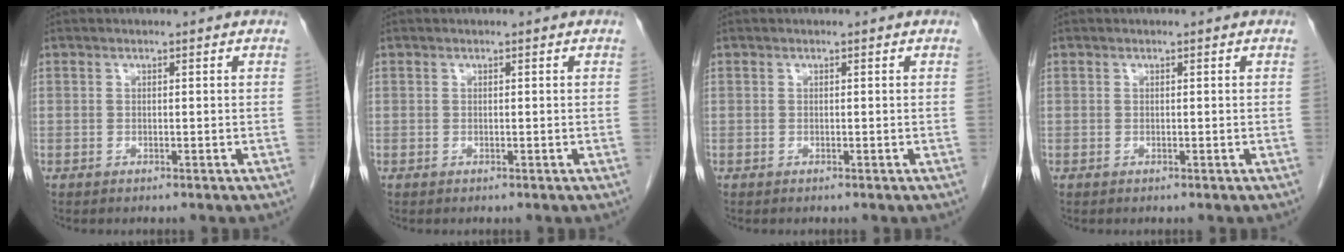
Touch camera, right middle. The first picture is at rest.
{"total": 0.0}
{"total": 0.0}
{"total": 0.0}